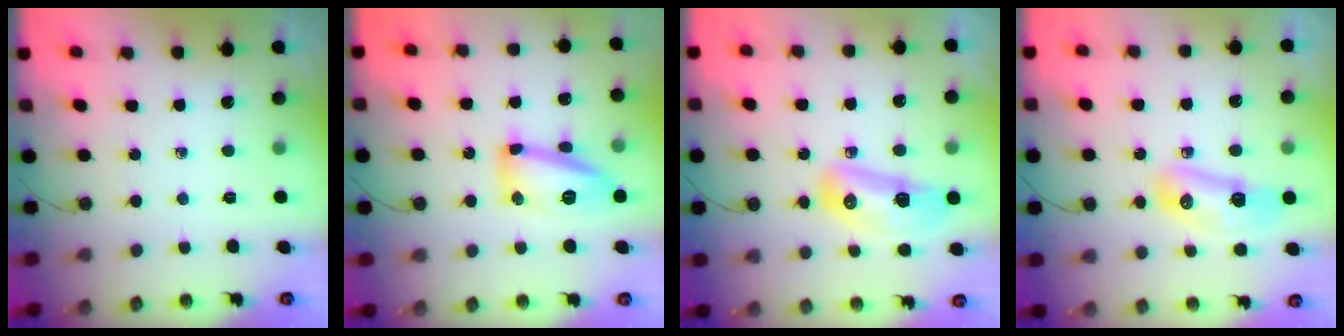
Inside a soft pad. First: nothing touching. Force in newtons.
{"total": 13.2, "press": 13.2, "slide": 1.3}
{"total": 14.2, "press": 12.9, "slide": 6.0}
{"total": 9.8, "press": 9.7, "slide": 1.5}